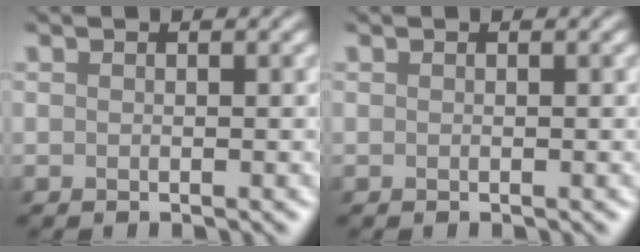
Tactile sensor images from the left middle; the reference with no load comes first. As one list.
[{"total": 0.0}]